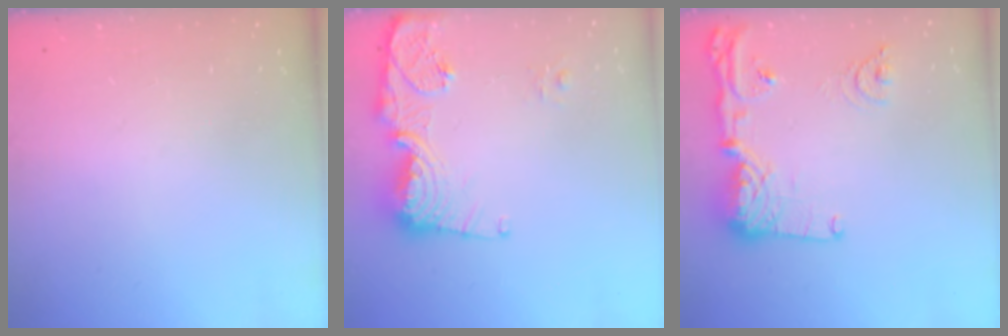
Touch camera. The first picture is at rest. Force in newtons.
{"total": 14.0, "press": 13.9, "slide": 1.5}
{"total": 16.7, "press": 16.6, "slide": 1.9}